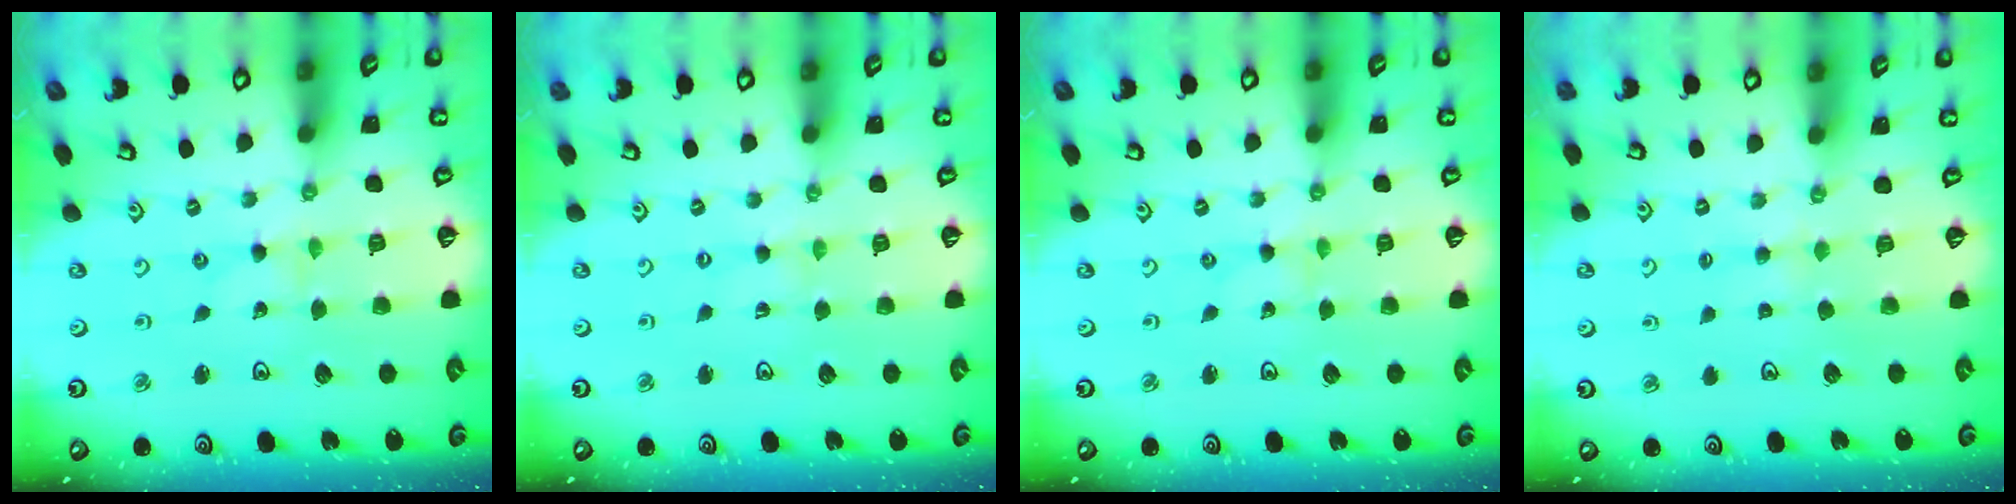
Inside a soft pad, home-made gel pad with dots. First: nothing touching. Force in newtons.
{"total": 0.0}
{"total": 0.0}
{"total": 2.9, "press": 2.8, "slide": 0.5}